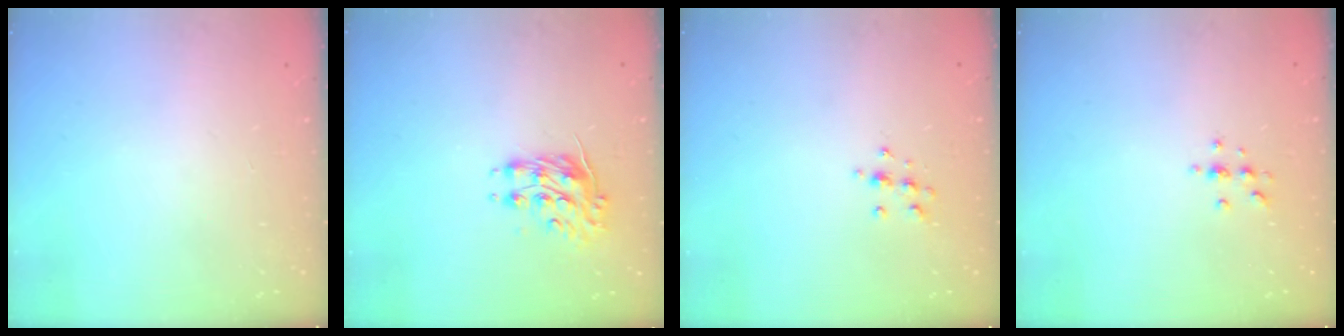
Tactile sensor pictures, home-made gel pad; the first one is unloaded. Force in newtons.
{"total": 9.2, "press": 9.2, "slide": 0.4}
{"total": 8.5, "press": 8.4, "slide": 0.8}
{"total": 4.0, "press": 4.0, "slide": 0.4}